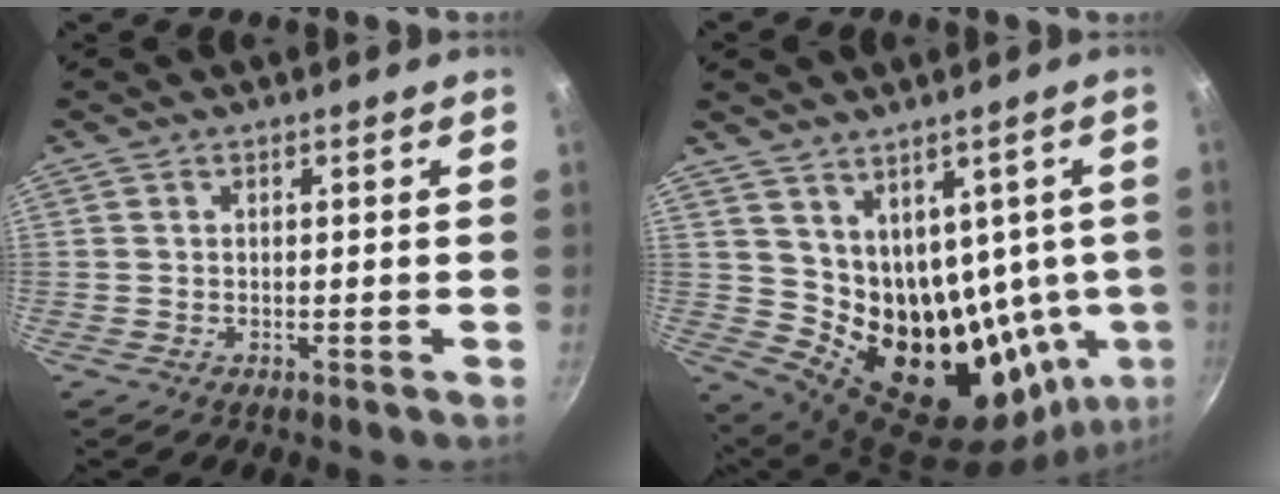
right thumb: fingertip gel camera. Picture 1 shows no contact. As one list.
[{"total": 17.8, "force": [4.9, 12.8, 11.4], "torque": [-0.123, -0.026, 0.114]}]